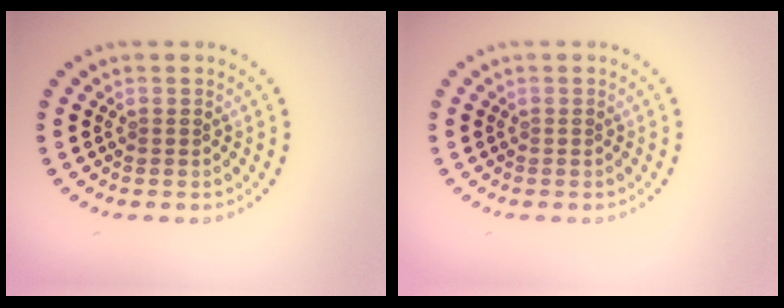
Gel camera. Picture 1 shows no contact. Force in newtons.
{"total": 0.0}